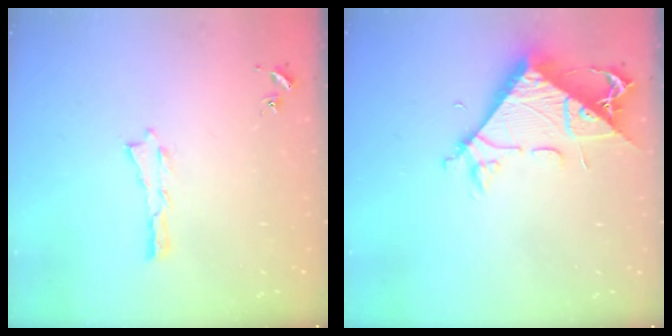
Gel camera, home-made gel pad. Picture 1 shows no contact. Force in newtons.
{"total": 8.2, "press": 8.2, "slide": 0.7}